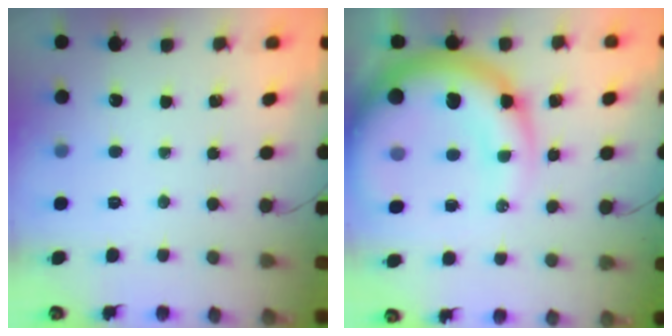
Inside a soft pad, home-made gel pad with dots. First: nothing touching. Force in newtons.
{"total": 20.5, "press": 20.0, "slide": 4.7}